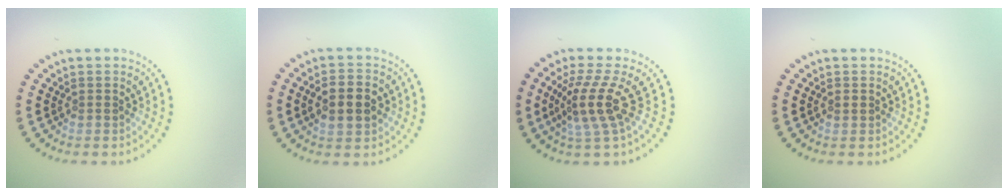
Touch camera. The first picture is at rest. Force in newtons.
{"total": 4.6, "press": 4.6, "slide": 0.4}
{"total": 3.8, "press": 2.7, "slide": 2.7}
{"total": 0.7, "press": 0.7, "slide": 0.0}